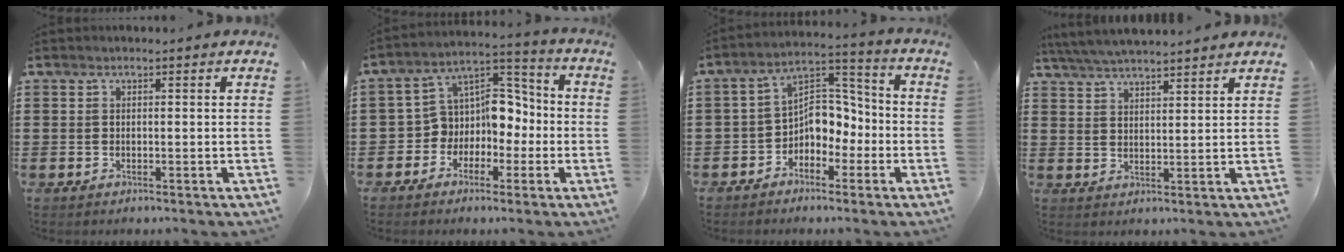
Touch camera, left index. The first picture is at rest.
{"total": 7.0, "force": [-1.3, 6.6, 1.8], "torque": [-0.066, -0.006, -0.029]}
{"total": 5.8, "force": [-2.1, 4.7, 2.6], "torque": [-0.059, 0.005, -0.046]}
{"total": 4.7, "force": [4.5, -0.1, 1.3], "torque": [-0.039, -0.016, 0.082]}